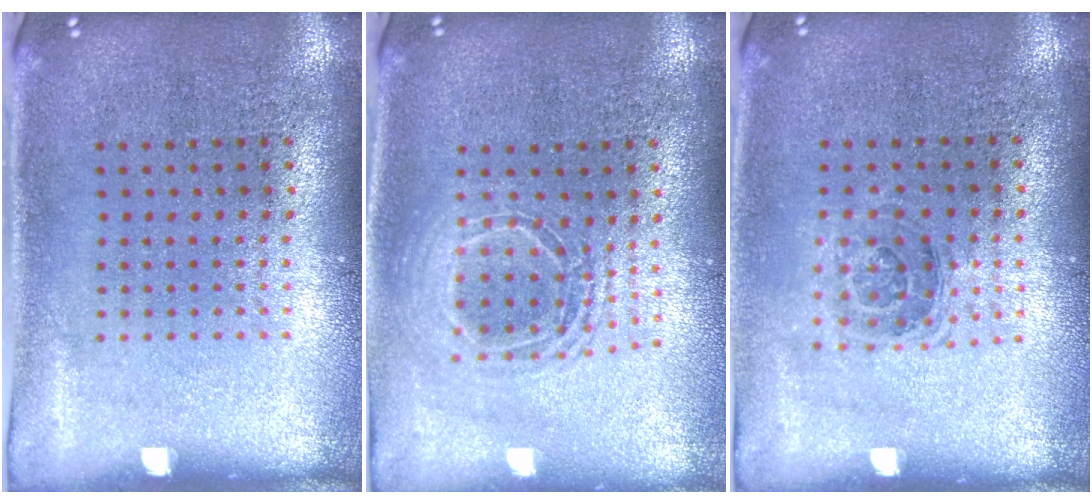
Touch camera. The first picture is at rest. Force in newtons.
{"total": 1.6, "press": 1.4, "slide": 0.8}
{"total": 1.1, "press": 1.0, "slide": 0.5}